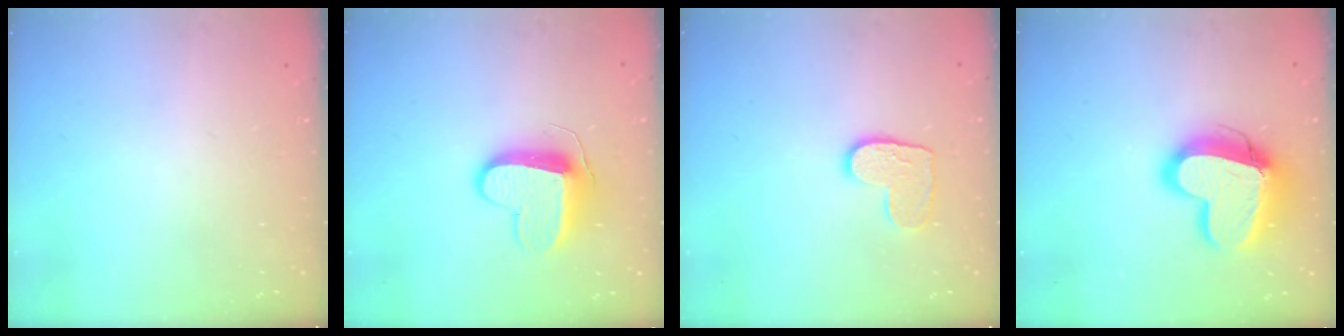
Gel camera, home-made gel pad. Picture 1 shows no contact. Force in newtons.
{"total": 10.3, "press": 10.2, "slide": 0.5}
{"total": 8.9, "press": 8.9, "slide": 0.4}
{"total": 16.8, "press": 16.7, "slide": 1.8}